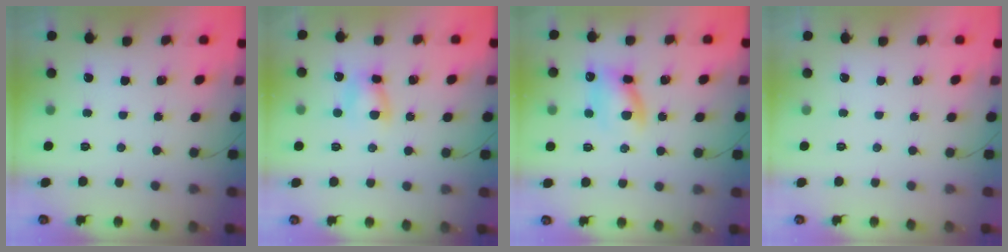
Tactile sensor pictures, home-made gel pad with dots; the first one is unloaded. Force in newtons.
{"total": 6.1, "press": 6.0, "slide": 0.7}
{"total": 9.5, "press": 9.3, "slide": 1.9}
{"total": 0.0}